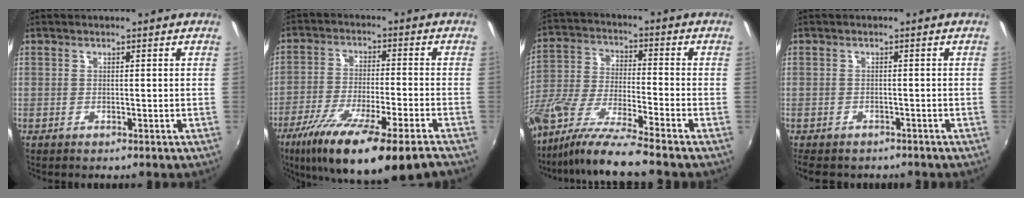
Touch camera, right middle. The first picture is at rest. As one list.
[{"total": 17.5, "force": [-12.3, 1.7, 12.2], "torque": [-0.229, -0.057, -0.206]}, {"total": 14.1, "force": [-11.7, -0.7, 7.9], "torque": [-0.163, -0.030, -0.224]}, {"total": 6.6, "force": [-5.4, 2.6, 2.8], "torque": [-0.069, -0.033, -0.075]}]